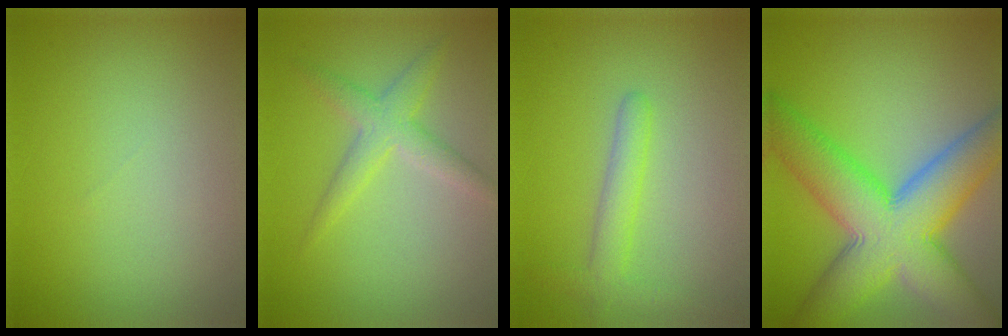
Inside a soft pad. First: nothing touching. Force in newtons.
{"total": 2.8, "press": 2.8, "slide": 0.0}
{"total": 2.5, "press": 2.5, "slide": 0.2}
{"total": 11.9, "press": 11.9, "slide": 0.6}